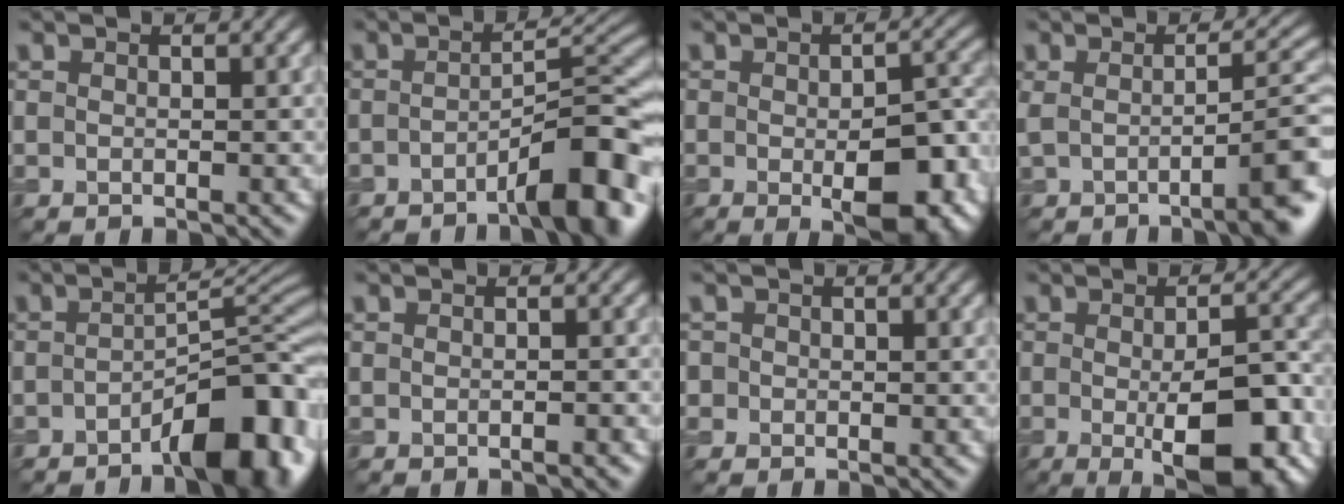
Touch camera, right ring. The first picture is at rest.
{"total": 7.7, "force": [-3.9, 1.5, 6.5], "torque": [-0.076, 0.023, -0.055]}
{"total": 7.8, "force": [-2.3, 2.6, 7.0], "torque": [-0.098, -0.005, -0.019]}
{"total": 6.7, "force": [-1.7, 1.3, 6.4], "torque": [-0.080, 0.004, -0.024]}
{"total": 8.9, "force": [-5.0, 2.5, 7.0], "torque": [-0.088, 0.017, -0.070]}
{"total": 1.1, "force": [-0.6, 0.2, 0.9], "torque": [-0.005, 0.008, -0.007]}
{"total": 0.7, "force": [-0.3, 0.3, -0.6], "torque": [0.010, 0.002, 0.000]}
{"total": 9.0, "force": [-2.4, 2.7, 8.3], "torque": [-0.121, -0.008, -0.023]}